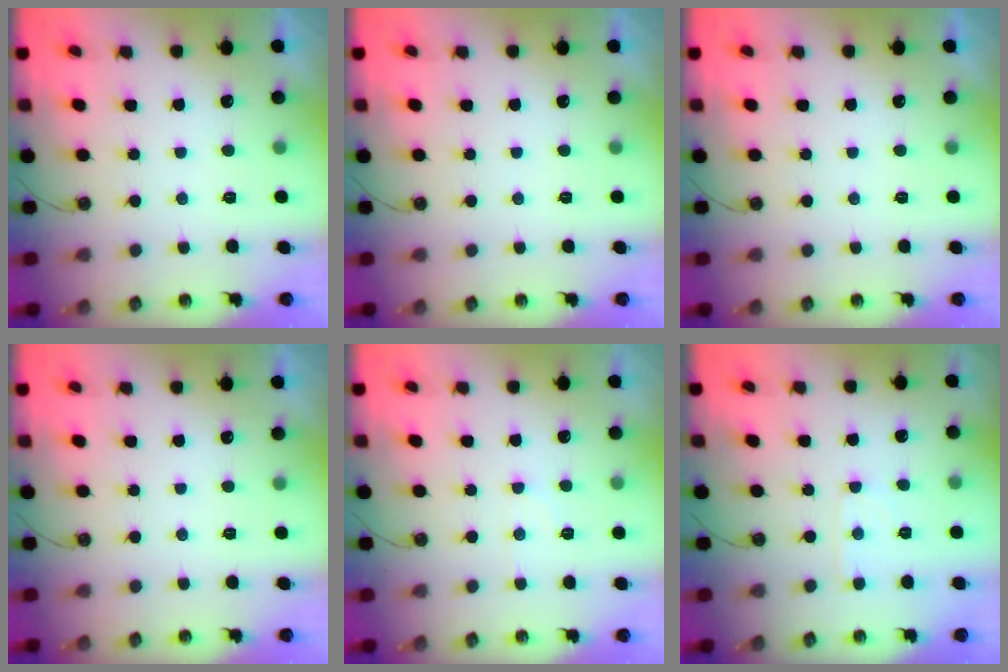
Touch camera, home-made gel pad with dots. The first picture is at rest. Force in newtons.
{"total": 0.0}
{"total": 0.0}
{"total": 0.0}
{"total": 4.7, "press": 4.7, "slide": 0.6}
{"total": 4.5, "press": 4.4, "slide": 0.7}